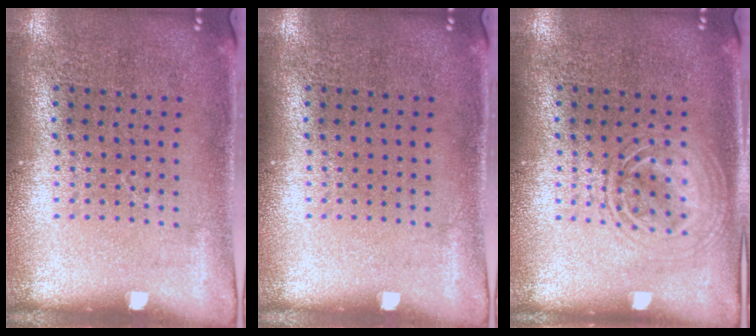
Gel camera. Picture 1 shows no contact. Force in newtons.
{"total": 0.0}
{"total": 1.4, "press": 1.3, "slide": 0.2}